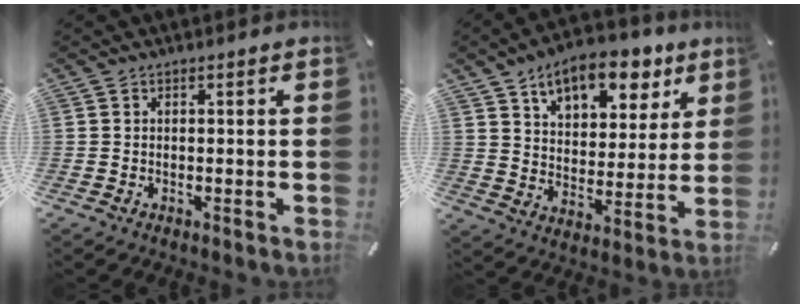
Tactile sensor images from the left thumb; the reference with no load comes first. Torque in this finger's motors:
{"motor_torque": [2.48, 2.53, 1.43, -1.34, 0.15]}